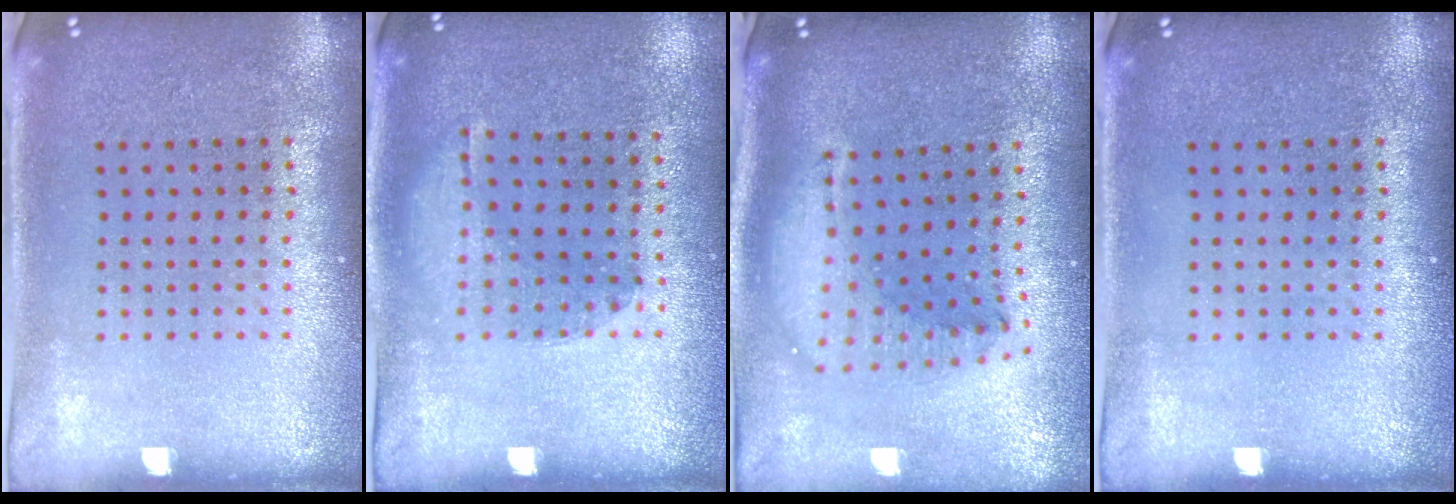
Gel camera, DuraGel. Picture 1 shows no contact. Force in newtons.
{"total": 1.2, "press": 0.8, "slide": 0.9}
{"total": 1.8, "press": 1.5, "slide": 0.9}
{"total": 0.0}